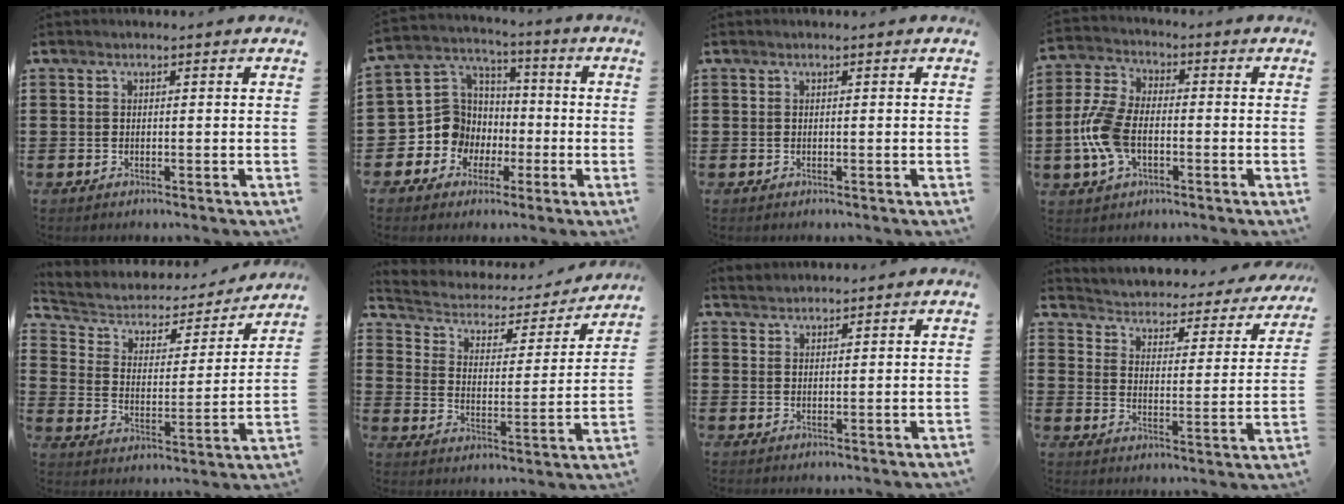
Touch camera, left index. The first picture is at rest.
{"total": 9.7, "force": [-2.0, 9.3, 2.1], "torque": [-0.100, 0.005, -0.035]}
{"total": 0.0}
{"total": 9.6, "force": [-1.9, 5.4, 7.7], "torque": [-0.193, -0.004, -0.041]}
{"total": 4.0, "force": [3.1, 2.4, 0.9], "torque": [-0.046, -0.022, 0.044]}
{"total": 3.1, "force": [2.1, 1.9, 1.2], "torque": [-0.042, -0.015, 0.027]}
{"total": 1.6, "force": [1.5, 0.1, -0.3], "torque": [0.001, 0.003, 0.032]}
{"total": 1.9, "force": [1.8, 0.4, 0.2], "torque": [-0.022, -0.027, 0.018]}